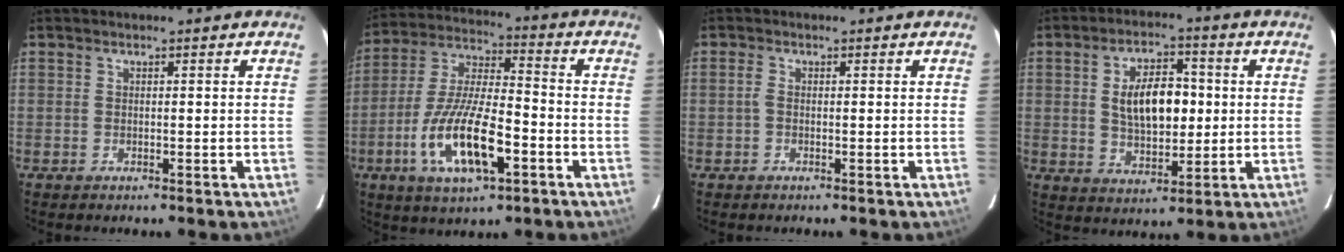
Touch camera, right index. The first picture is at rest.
{"total": 16.5, "force": [-6.4, 5.4, 14.2], "torque": [-0.296, -0.015, -0.116]}
{"total": 1.1, "force": [-0.1, 0.5, 0.9], "torque": [-0.022, 0.004, -0.005]}
{"total": 11.0, "force": [1.1, 5.8, 9.2], "torque": [-0.160, 0.014, 0.028]}